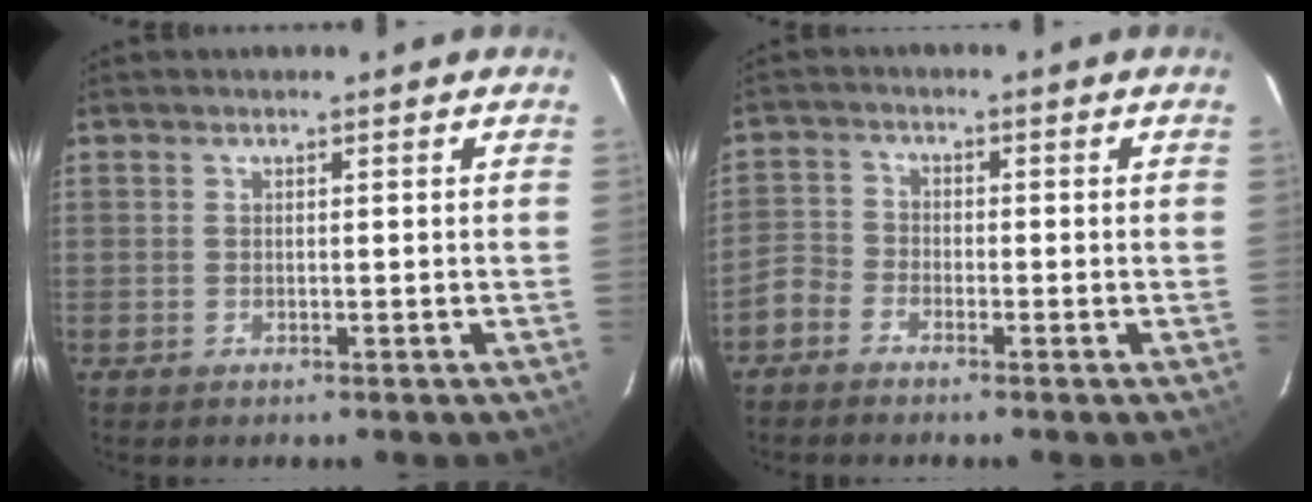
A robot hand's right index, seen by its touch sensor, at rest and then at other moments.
{"total": 3.7, "force": [-2.6, 2.5, 1.0], "torque": [-0.023, 0.012, -0.058]}